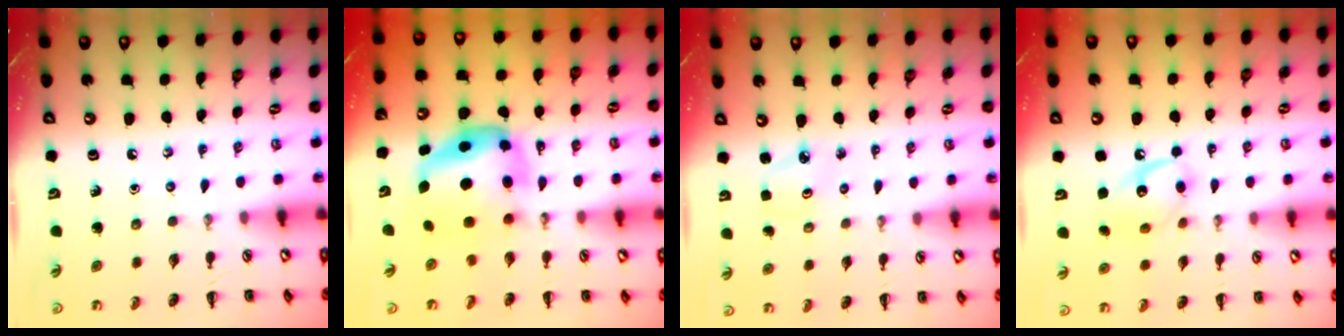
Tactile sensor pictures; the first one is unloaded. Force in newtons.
{"total": 7.0, "press": 6.8, "slide": 1.6}
{"total": 2.5, "press": 2.4, "slide": 0.5}
{"total": 10.7, "press": 10.7, "slide": 0.4}